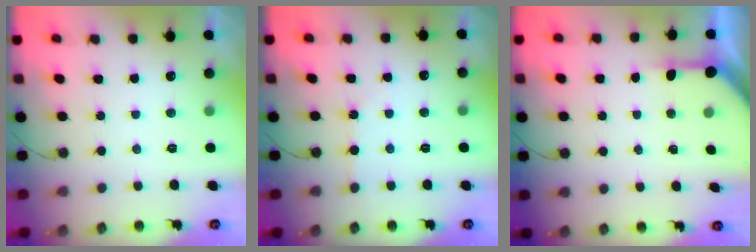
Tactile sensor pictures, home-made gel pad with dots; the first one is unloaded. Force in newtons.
{"total": 2.3, "press": 2.2, "slide": 0.4}
{"total": 4.6, "press": 4.5, "slide": 0.4}